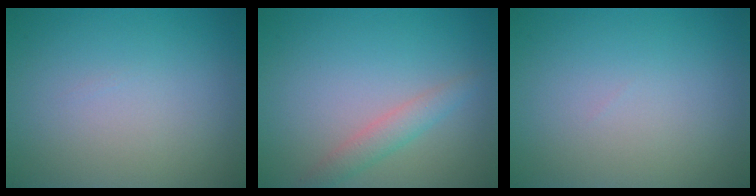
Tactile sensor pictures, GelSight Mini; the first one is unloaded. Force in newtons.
{"total": 2.0, "press": 2.0, "slide": 0.0}
{"total": 0.0}